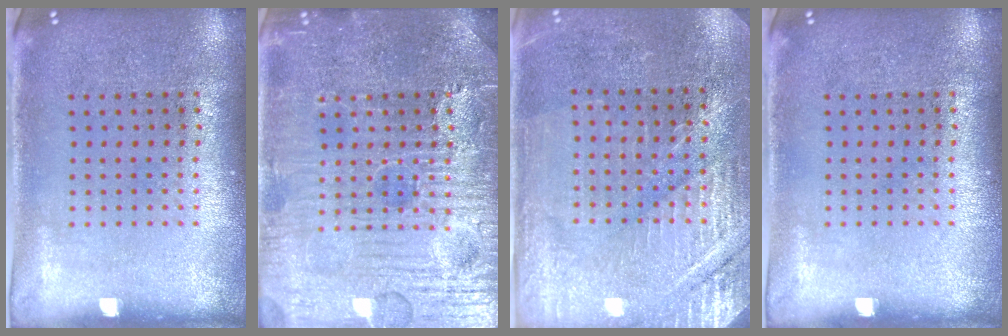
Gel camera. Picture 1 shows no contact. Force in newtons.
{"total": 4.8, "press": 4.7, "slide": 0.5}
{"total": 3.0, "press": 3.0, "slide": 0.3}
{"total": 0.0}